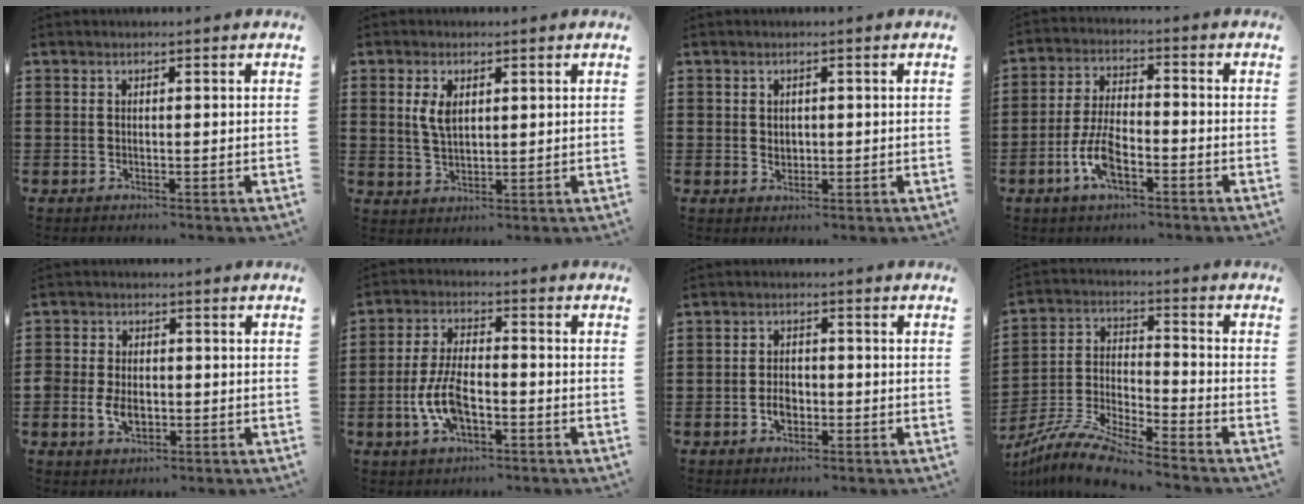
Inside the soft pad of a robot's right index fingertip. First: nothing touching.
{"total": 3.9, "force": [1.3, 2.1, 3.0], "torque": [-0.066, 0.007, 0.022]}
{"total": 1.4, "force": [0.4, 1.2, 0.5], "torque": [-0.012, 0.008, 0.006]}
{"total": 7.3, "force": [-3.1, 3.0, 5.9], "torque": [-0.139, -0.003, -0.064]}
{"total": 4.4, "force": [-0.9, 3.1, 3.0], "torque": [-0.072, 0.001, -0.020]}
{"total": 8.4, "force": [-2.4, 3.9, 7.0], "torque": [-0.158, -0.002, -0.050]}
{"total": 3.0, "force": [-1.1, 2.0, 2.0], "torque": [-0.040, 0.002, -0.019]}
{"total": 9.0, "force": [-8.5, 0.2, 3.1], "torque": [-0.078, 0.000, -0.173]}